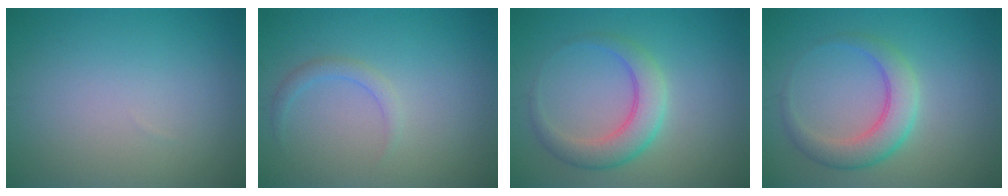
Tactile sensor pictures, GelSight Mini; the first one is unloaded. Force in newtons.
{"total": 1.3, "press": 1.3, "slide": 0.1}
{"total": 4.0, "press": 4.0, "slide": 0.1}
{"total": 4.0, "press": 4.0, "slide": 0.1}